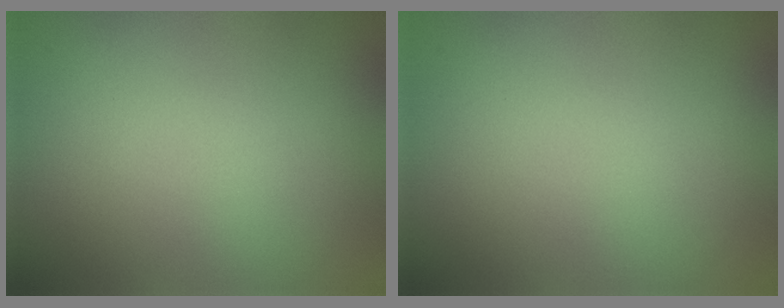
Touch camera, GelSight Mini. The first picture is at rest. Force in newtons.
{"total": 0.0}